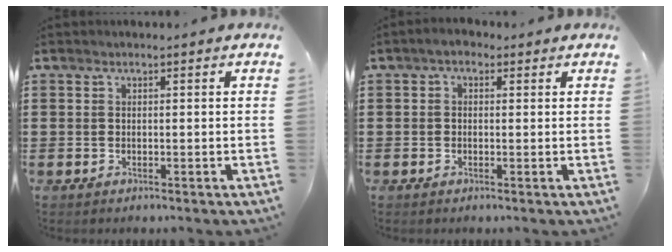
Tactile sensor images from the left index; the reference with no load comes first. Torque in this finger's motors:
{"motor_torque": [1.99, -0.09, 0.23, 0.05]}